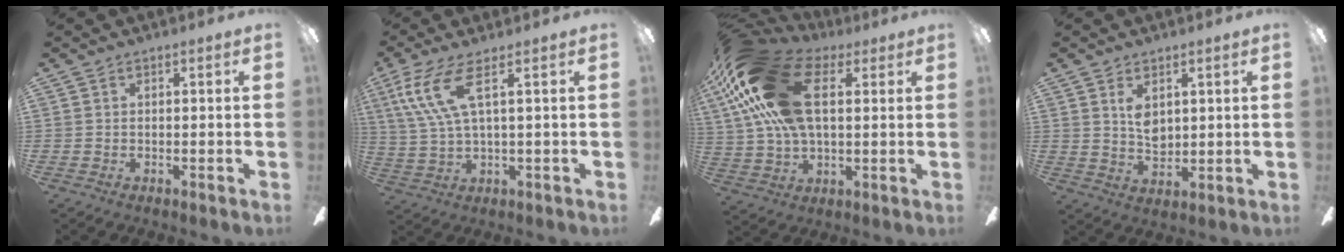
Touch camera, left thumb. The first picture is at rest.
{"total": 11.1, "force": [5.0, 3.1, 9.4], "torque": [-0.201, -0.003, 0.093]}
{"total": 26.6, "force": [8.2, 15.2, 20.2], "torque": [-0.407, 0.002, 0.140]}
{"total": 5.5, "force": [2.5, 3.4, 3.4], "torque": [-0.051, -0.010, 0.042]}